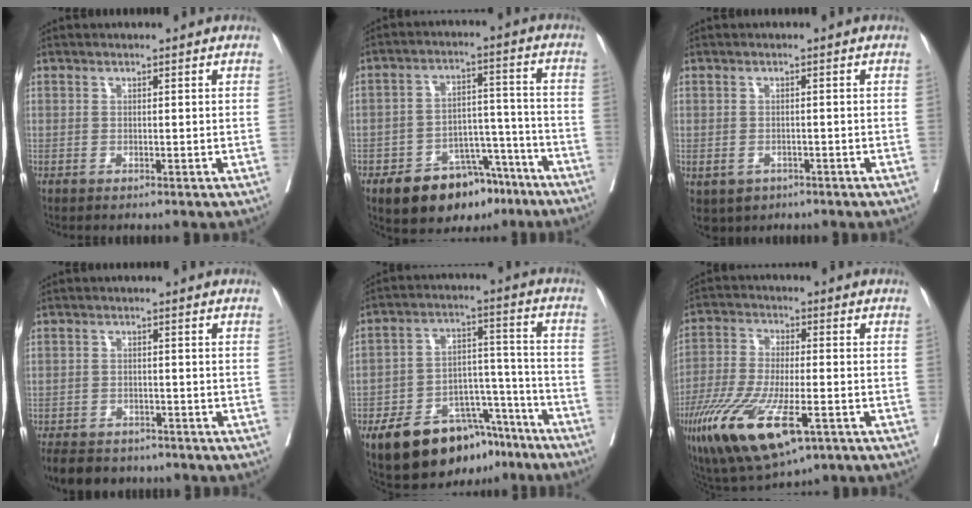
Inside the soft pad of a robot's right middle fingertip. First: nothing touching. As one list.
[{"total": 12.4, "force": [-8.5, 6.2, 6.6], "torque": [-0.083, 0.027, -0.125]}, {"total": 5.2, "force": [-2.7, 4.2, 1.5], "torque": [-0.026, 0.000, -0.034]}, {"total": 8.9, "force": [-7.5, 3.9, 2.8], "torque": [-0.049, -0.008, -0.107]}, {"total": 16.8, "force": [-11.5, 7.9, 9.4], "torque": [-0.136, 0.034, -0.177]}, {"total": 17.0, "force": [-8.2, 5.2, 14.0], "torque": [-0.290, -0.037, -0.137]}]